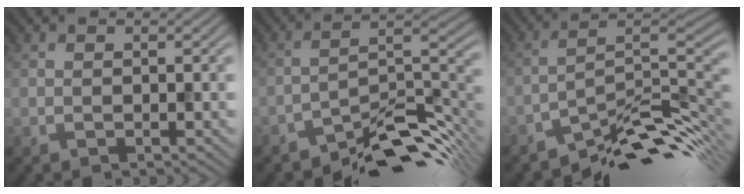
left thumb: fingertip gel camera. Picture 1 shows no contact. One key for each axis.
{"total": 10.3, "fx": -7.8, "fy": 3.1, "fz": 6.0, "tx": -0.077, "ty": 0.004, "tz": -0.147}
{"total": 11.1, "fx": -7.9, "fy": 3.3, "fz": 7.1, "tx": -0.100, "ty": 0.002, "tz": -0.143}